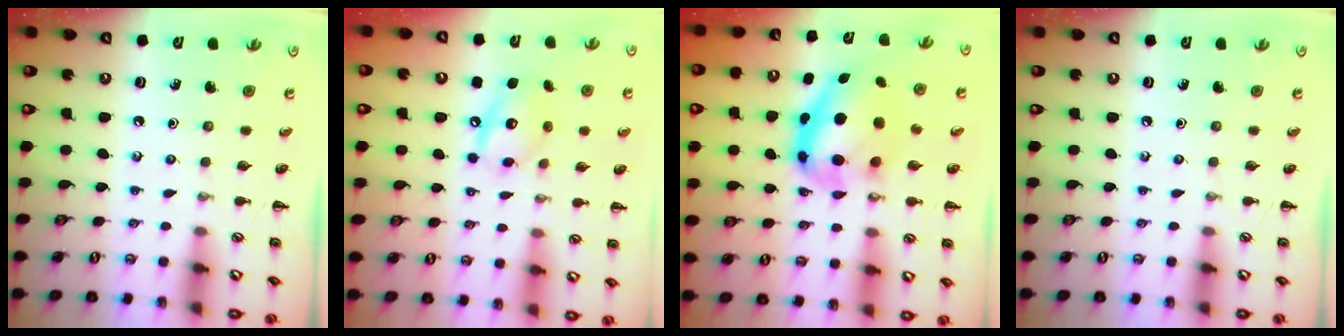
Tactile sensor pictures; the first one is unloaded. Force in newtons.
{"total": 11.1, "press": 10.9, "slide": 1.7}
{"total": 11.1, "press": 10.8, "slide": 2.7}
{"total": 0.0}